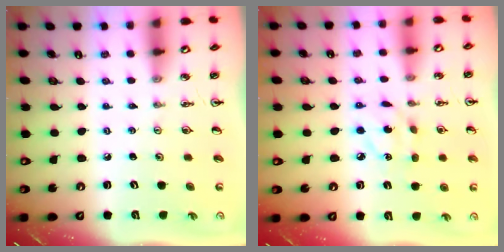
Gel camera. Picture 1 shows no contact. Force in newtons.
{"total": 5.3, "press": 5.3, "slide": 0.3}